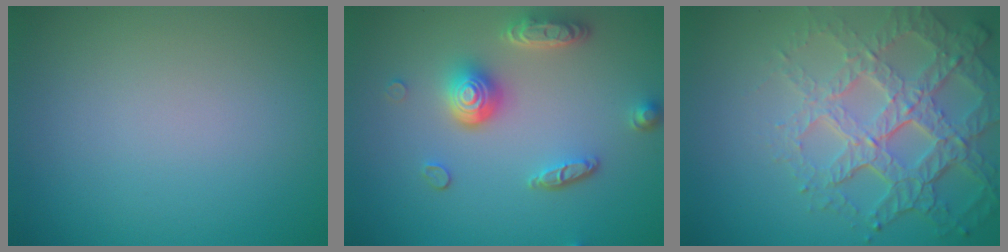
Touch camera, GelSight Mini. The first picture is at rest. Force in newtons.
{"total": 4.8, "press": 3.6, "slide": 3.1}
{"total": 7.5, "press": 5.2, "slide": 5.4}